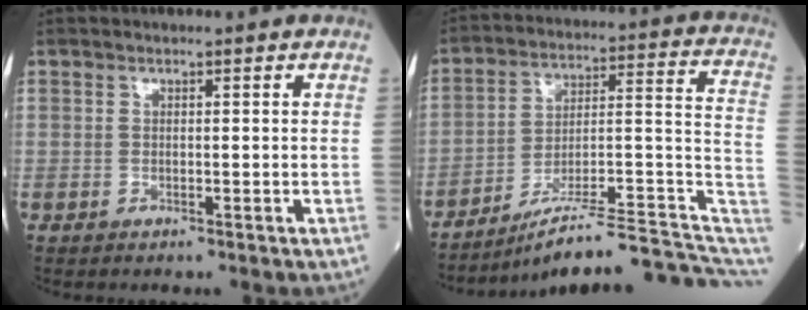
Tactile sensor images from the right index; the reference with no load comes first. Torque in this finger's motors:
{"motor_torque": [-0.29, -0.31, -0.05, -0.01]}